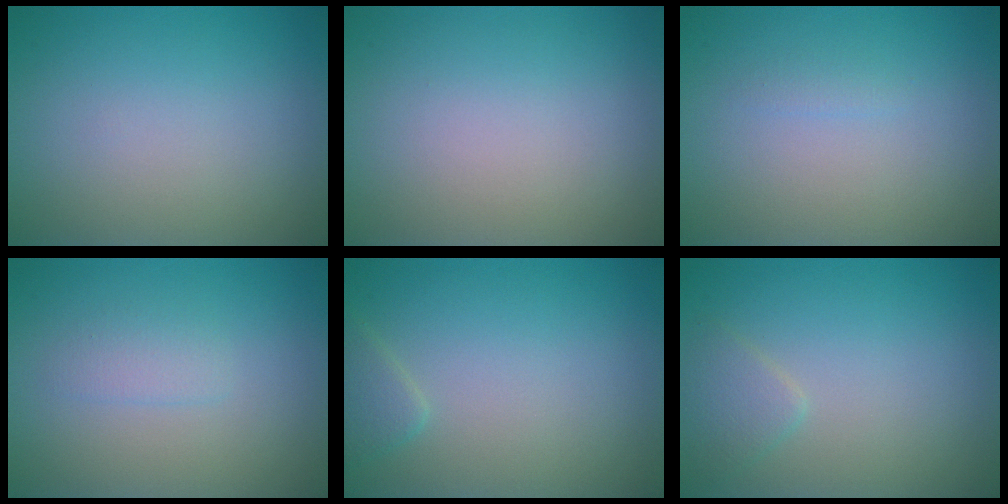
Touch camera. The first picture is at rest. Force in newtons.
{"total": 0.0}
{"total": 0.6, "press": 0.6, "slide": 0.0}
{"total": 1.3, "press": 1.3, "slide": 0.1}
{"total": 1.4, "press": 1.4, "slide": 0.1}
{"total": 1.6, "press": 1.6, "slide": 0.1}